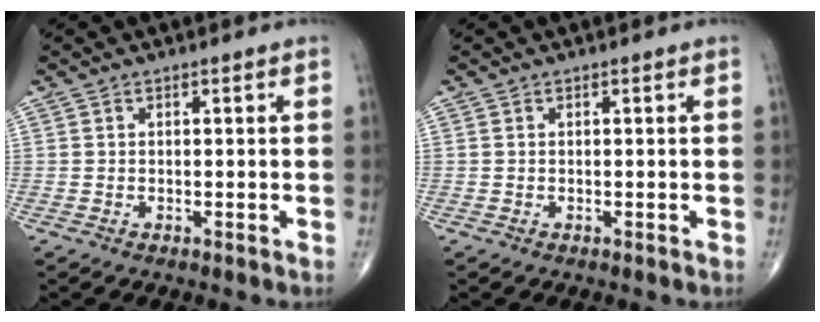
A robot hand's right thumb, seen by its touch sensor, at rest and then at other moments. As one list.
[{"total": 0.0}]